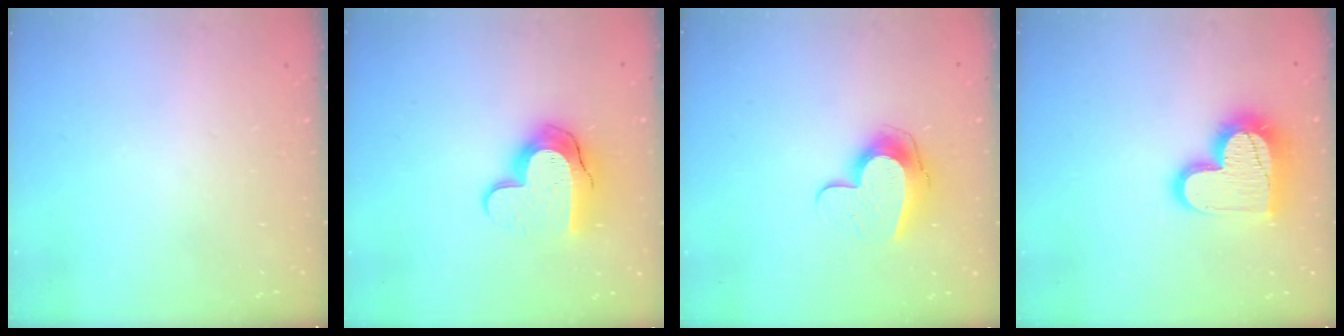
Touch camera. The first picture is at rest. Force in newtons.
{"total": 13.3, "press": 13.2, "slide": 1.0}
{"total": 11.0, "press": 11.0, "slide": 0.7}
{"total": 18.1, "press": 18.0, "slide": 1.5}